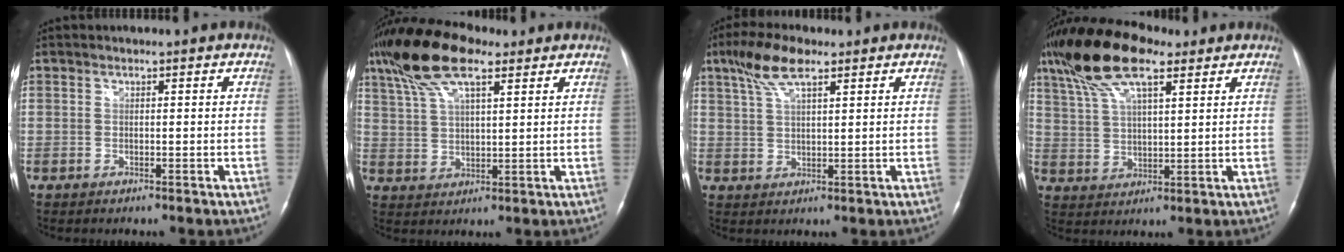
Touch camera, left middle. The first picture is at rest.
{"total": 12.2, "force": [7.9, 3.7, 8.5], "torque": [-0.174, 0.031, 0.150]}
{"total": 7.0, "force": [4.4, 1.8, 5.1], "torque": [-0.112, 0.020, 0.086]}
{"total": 13.6, "force": [8.8, 4.1, 9.5], "torque": [-0.191, 0.034, 0.167]}